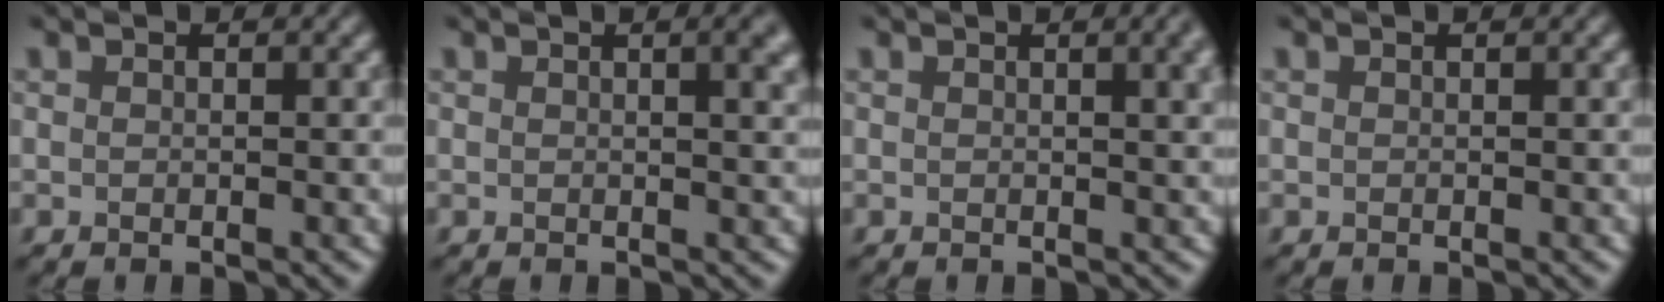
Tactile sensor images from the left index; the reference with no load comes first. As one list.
[{"total": 3.4, "force": [1.2, 1.3, 3.0], "torque": [-0.018, 0.009, 0.010]}, {"total": 3.9, "force": [1.3, 1.5, 3.3], "torque": [-0.024, 0.009, 0.014]}, {"total": 0.0}]